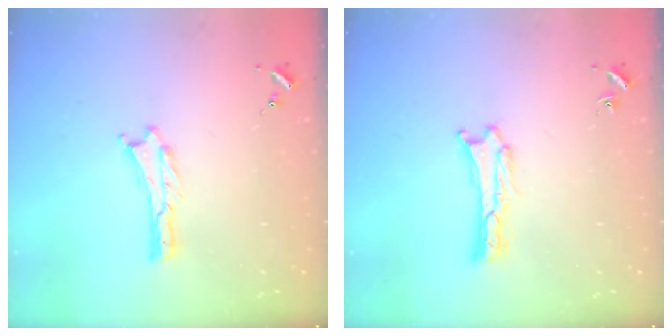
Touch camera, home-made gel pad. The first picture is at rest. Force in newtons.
{"total": 0.9, "press": 0.9, "slide": 0.0}